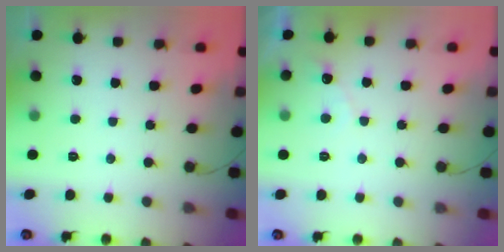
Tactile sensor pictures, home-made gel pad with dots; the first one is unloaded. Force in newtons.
{"total": 4.0, "press": 4.0, "slide": 0.2}